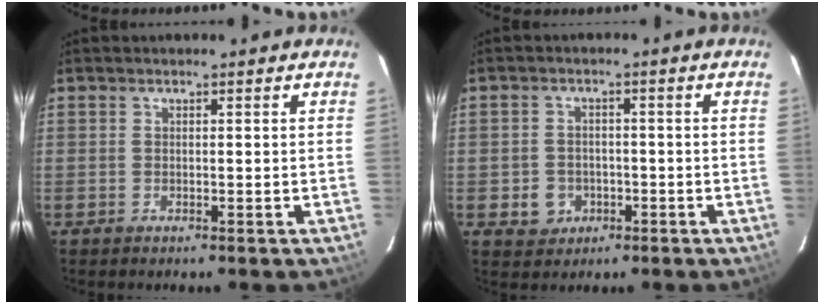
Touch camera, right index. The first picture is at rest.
{"total": 4.8, "force": [-1.7, 4.4, 1.2], "torque": [-0.035, 0.010, -0.017]}